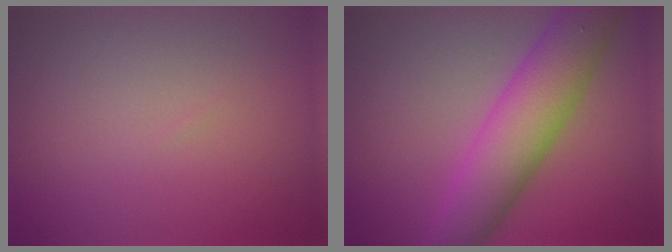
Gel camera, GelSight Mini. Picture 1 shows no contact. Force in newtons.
{"total": 7.8, "press": 7.8, "slide": 0.2}